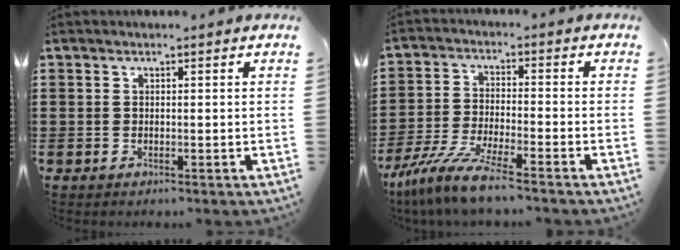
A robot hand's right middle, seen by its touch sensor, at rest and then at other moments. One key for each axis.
{"total": 7.9, "fx": -6.8, "fy": 0.0, "fz": 3.9, "tx": -0.090, "ty": -0.014, "tz": -0.133}